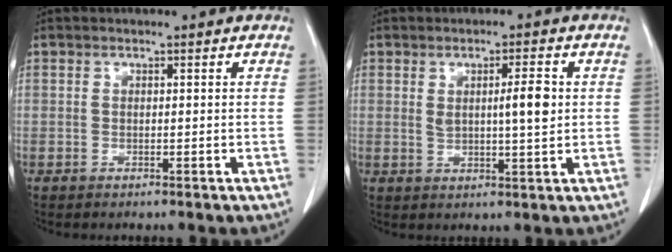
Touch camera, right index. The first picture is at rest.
{"total": 5.1, "force": [1.1, 0.8, 4.9], "torque": [-0.076, -0.002, 0.018]}